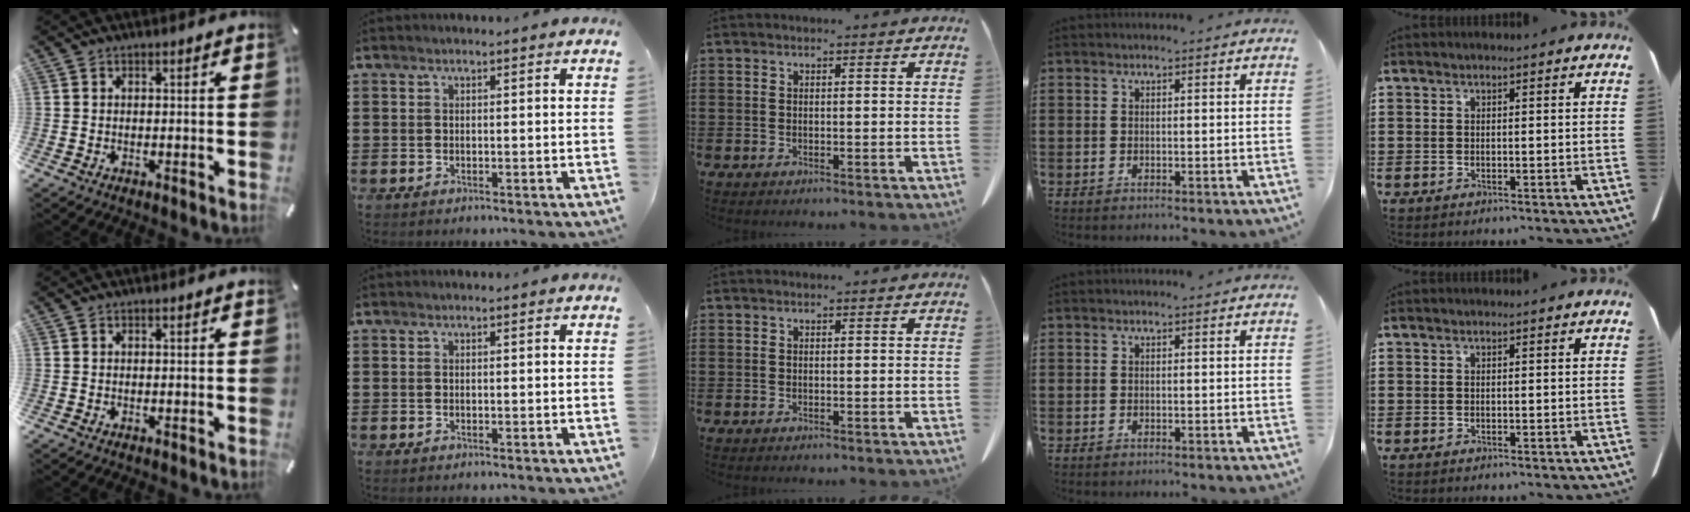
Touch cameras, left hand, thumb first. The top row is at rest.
{}